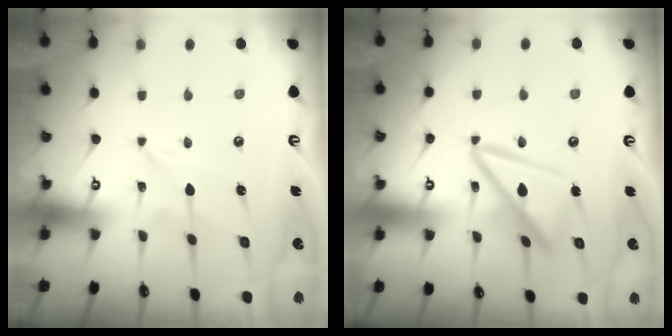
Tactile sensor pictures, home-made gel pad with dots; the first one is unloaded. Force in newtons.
{"total": 13.6, "press": 13.6, "slide": 1.3}